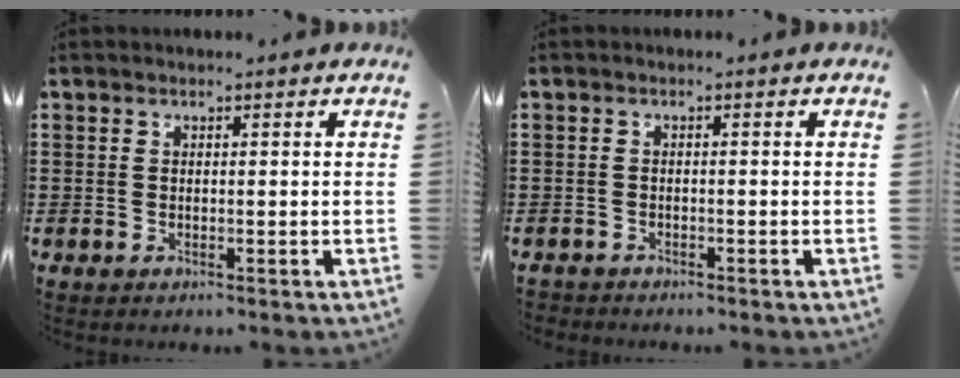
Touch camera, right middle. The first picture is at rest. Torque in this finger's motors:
{"motor_torque": [-0.24, 0.05, 0.08, 0.02]}